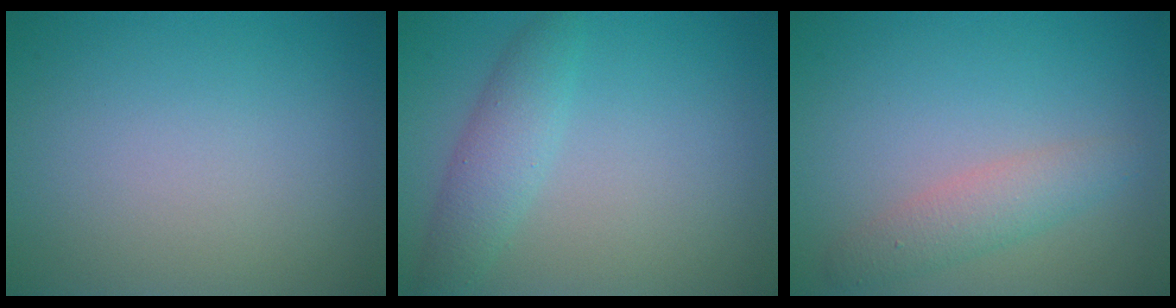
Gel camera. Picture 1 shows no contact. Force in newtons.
{"total": 2.9, "press": 2.9, "slide": 0.2}
{"total": 2.6, "press": 2.6, "slide": 0.2}